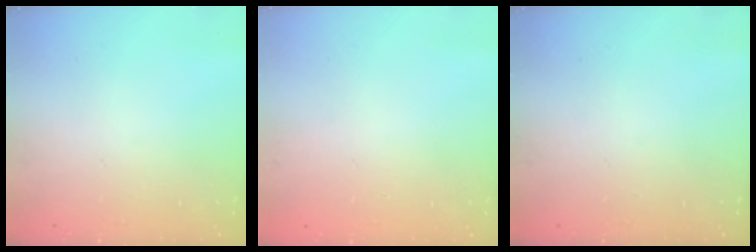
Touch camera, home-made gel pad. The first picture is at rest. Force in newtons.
{"total": 0.0}
{"total": 0.0}